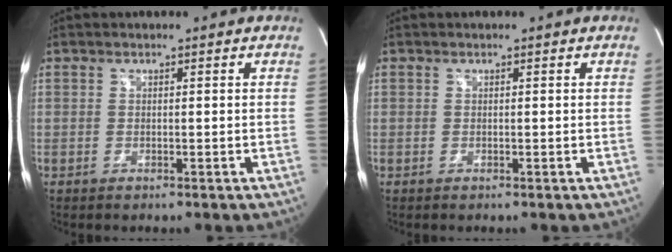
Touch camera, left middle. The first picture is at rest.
{"total": 0.0}